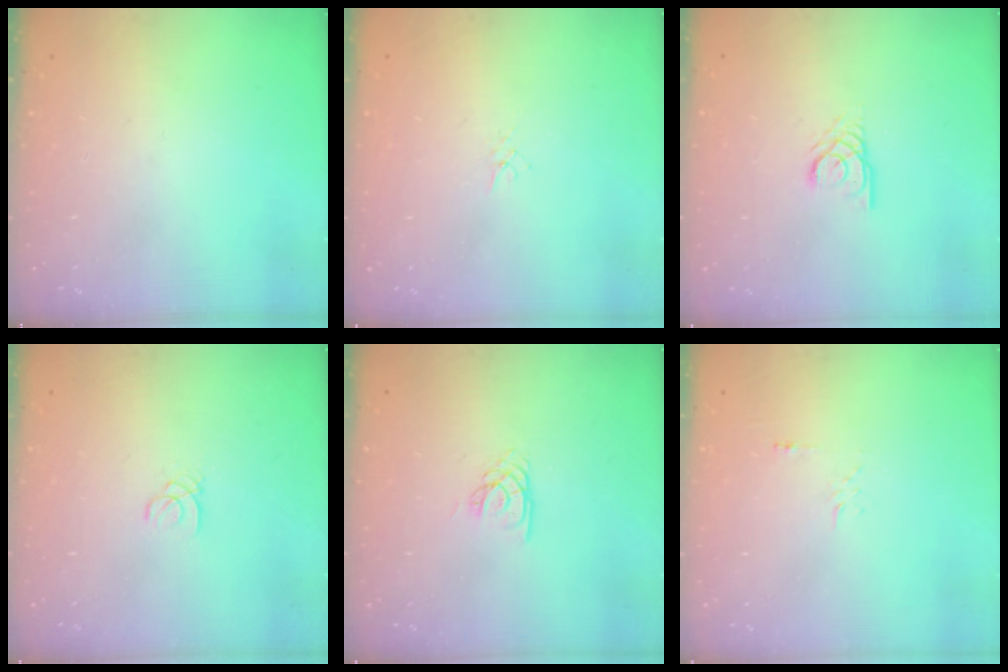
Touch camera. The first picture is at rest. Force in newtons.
{"total": 1.9, "press": 1.9, "slide": 0.3}
{"total": 2.7, "press": 2.7, "slide": 0.2}
{"total": 1.4, "press": 1.4, "slide": 0.1}
{"total": 1.9, "press": 1.9, "slide": 0.2}
{"total": 4.9, "press": 4.9, "slide": 0.5}